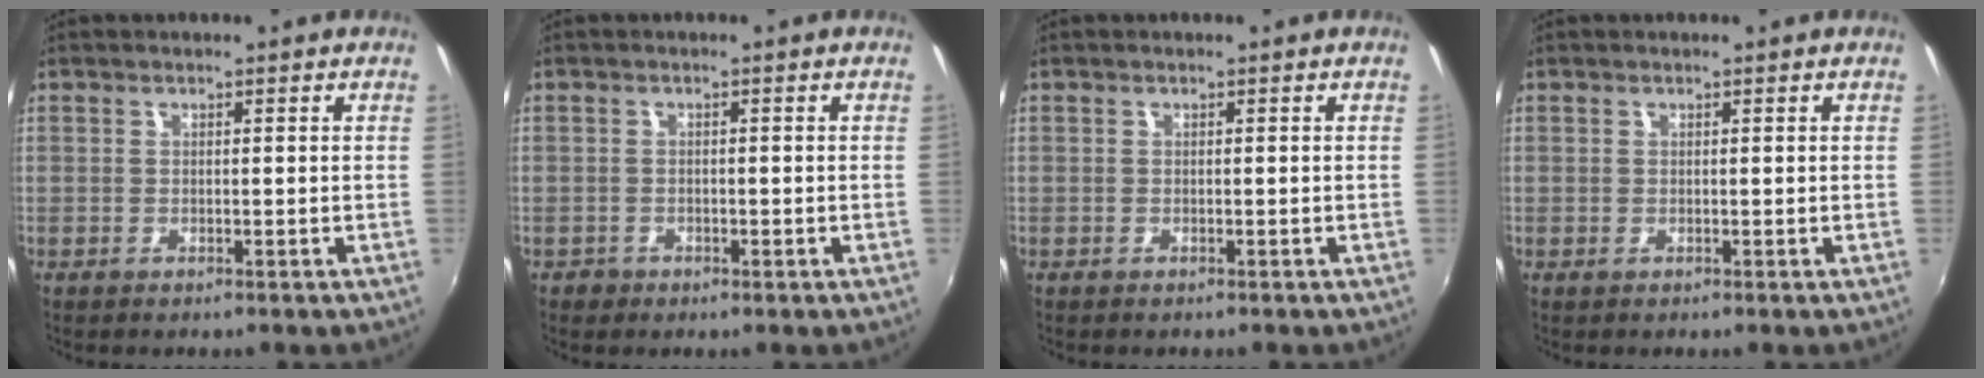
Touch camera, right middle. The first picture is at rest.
{"total": 1.2, "force": [-0.8, 0.9, 0.2], "torque": [-0.006, -0.003, -0.015]}
{"total": 0.0}
{"total": 0.0}